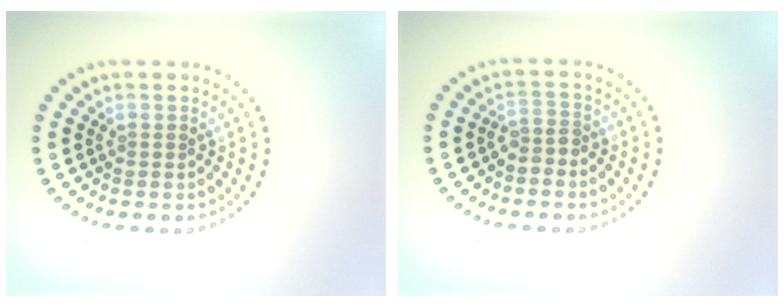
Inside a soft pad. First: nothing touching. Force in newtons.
{"total": 1.6, "press": 1.2, "slide": 1.1}